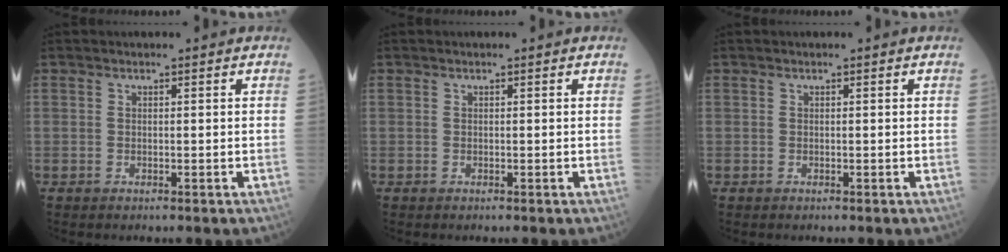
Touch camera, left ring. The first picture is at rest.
{"total": 0.0}
{"total": 0.0}